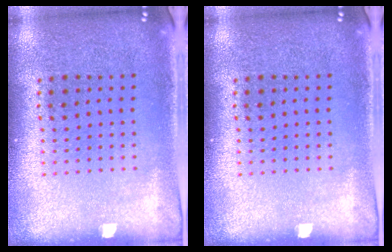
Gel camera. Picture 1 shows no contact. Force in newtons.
{"total": 0.0}